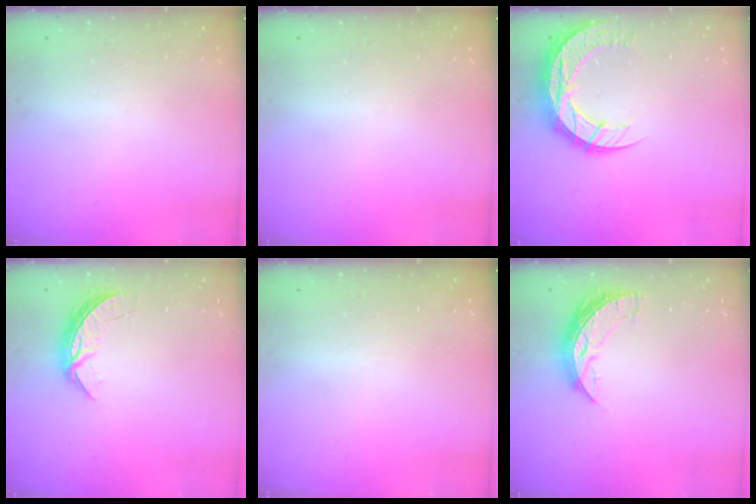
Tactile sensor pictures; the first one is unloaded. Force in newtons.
{"total": 0.0}
{"total": 12.2, "press": 12.2, "slide": 0.9}
{"total": 6.2, "press": 6.2, "slide": 0.5}
{"total": 0.0}
{"total": 7.7, "press": 7.6, "slide": 0.6}